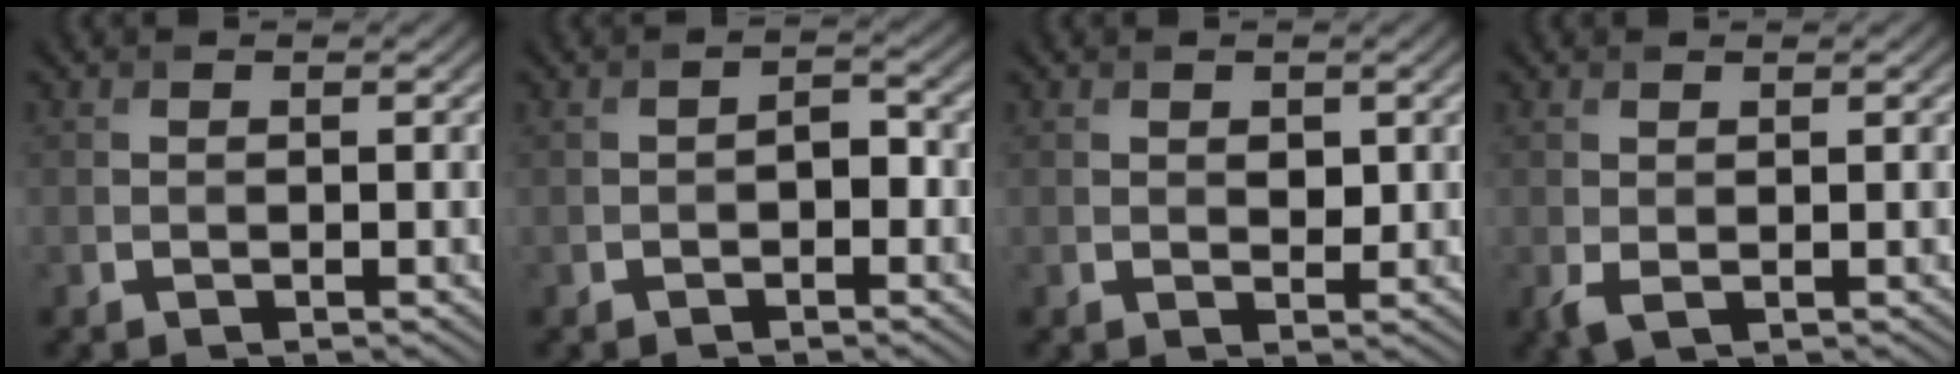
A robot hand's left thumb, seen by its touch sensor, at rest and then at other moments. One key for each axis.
{"total": 1.8, "fx": -0.9, "fy": 1.0, "fz": 1.2, "tx": -0.023, "ty": 0.001, "tz": -0.019}
{"total": 1.4, "fx": 0.4, "fy": 1.0, "fz": 1.0, "tx": -0.019, "ty": -0.005, "tz": 0.008}
{"total": 1.4, "fx": -0.2, "fy": 0.6, "fz": 1.2, "tx": -0.034, "ty": -0.003, "tz": -0.002}